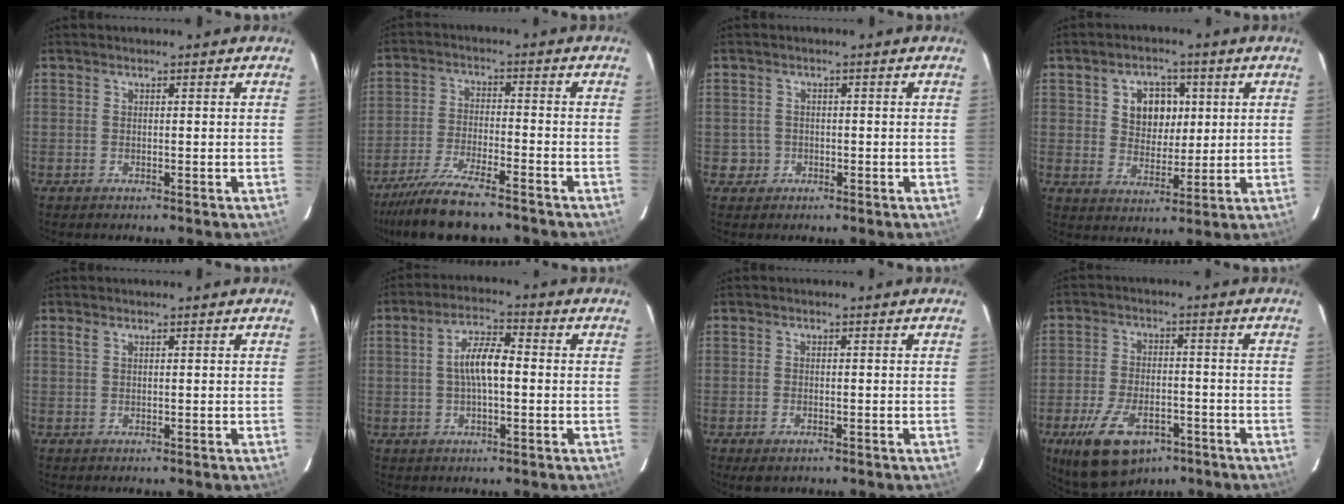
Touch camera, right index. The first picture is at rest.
{"total": 12.6, "force": [-10.6, 2.2, 6.5], "torque": [-0.151, -0.026, -0.187]}
{"total": 2.6, "force": [-0.7, 2.5, -0.1], "torque": [0.004, 0.015, -0.007]}
{"total": 7.8, "force": [2.2, 6.1, 4.4], "torque": [-0.080, 0.018, 0.043]}
{"total": 0.7, "force": [0.5, 0.3, 0.5], "torque": [-0.011, 0.003, 0.009]}
{"total": 7.0, "force": [-0.1, 2.5, 6.5], "torque": [-0.123, 0.014, 0.001]}
{"total": 2.4, "force": [-1.5, 1.3, 1.3], "torque": [-0.027, -0.007, -0.025]}
{"total": 14.3, "force": [-8.4, 7.3, 9.0], "torque": [-0.190, -0.018, -0.136]}